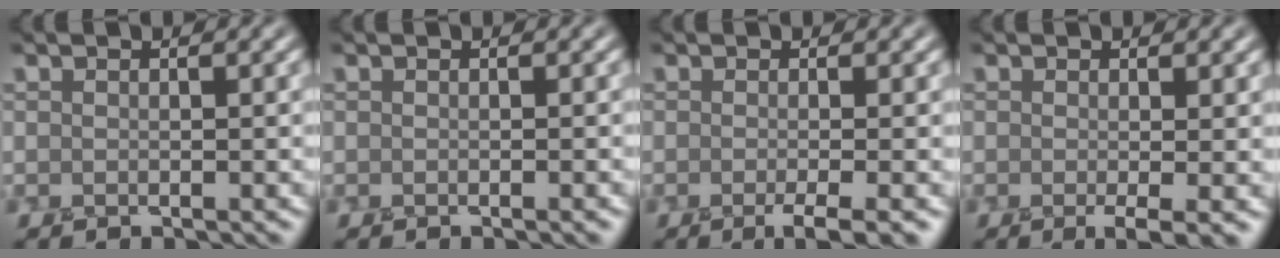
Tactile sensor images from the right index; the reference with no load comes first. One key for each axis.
{"total": 0.9, "fx": -0.7, "fy": 0.2, "fz": 0.5, "tx": 0.006, "ty": -0.006, "tz": -0.009}
{"total": 3.2, "fx": -1.5, "fy": 0.6, "fz": 2.7, "tx": -0.028, "ty": -0.016, "tz": -0.025}
{"total": 2.9, "fx": -0.9, "fy": 0.5, "fz": 2.7, "tx": -0.030, "ty": -0.014, "tz": -0.010}